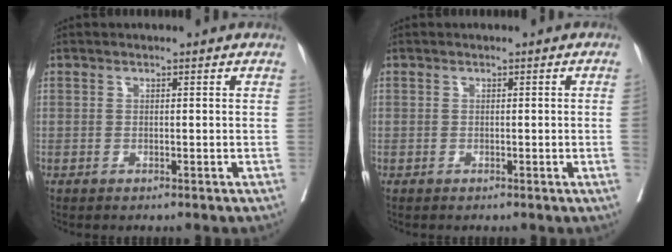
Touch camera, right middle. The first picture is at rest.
{"total": 1.3, "force": [-0.2, -0.6, 1.2], "torque": [-0.014, -0.001, 0.000]}